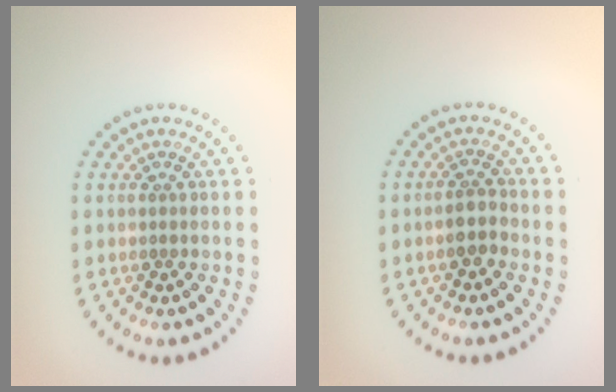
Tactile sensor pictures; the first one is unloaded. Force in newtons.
{"total": 1.9, "press": 1.7, "slide": 0.8}